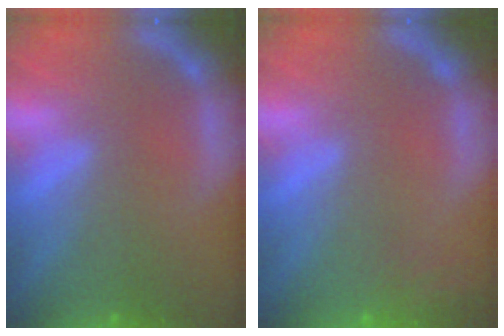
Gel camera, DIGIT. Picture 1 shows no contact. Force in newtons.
{"total": 4.6}